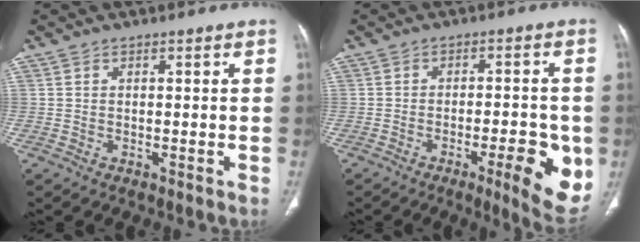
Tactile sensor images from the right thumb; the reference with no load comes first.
{"total": 11.1, "force": [-3.6, 2.9, 10.1], "torque": [-0.121, 0.002, -0.042]}